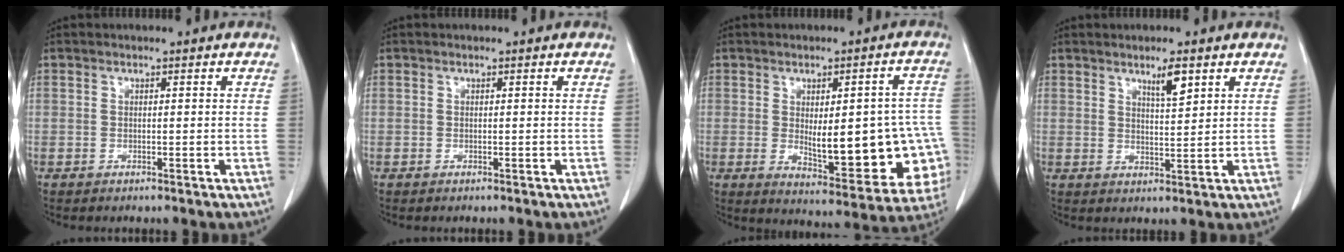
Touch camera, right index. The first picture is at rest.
{"total": 0.0}
{"total": 18.5, "force": [-2.1, 6.0, 17.4], "torque": [-0.159, 0.018, 0.001]}
{"total": 3.8, "force": [2.4, 0.5, 2.9], "torque": [-0.050, -0.004, 0.043]}